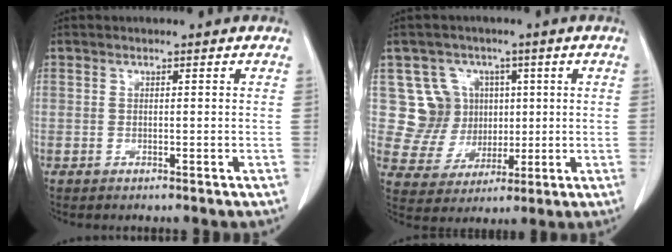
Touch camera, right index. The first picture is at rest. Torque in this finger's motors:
{"motor_torque": [-0.09, 0.18, 0.01, -0.02]}